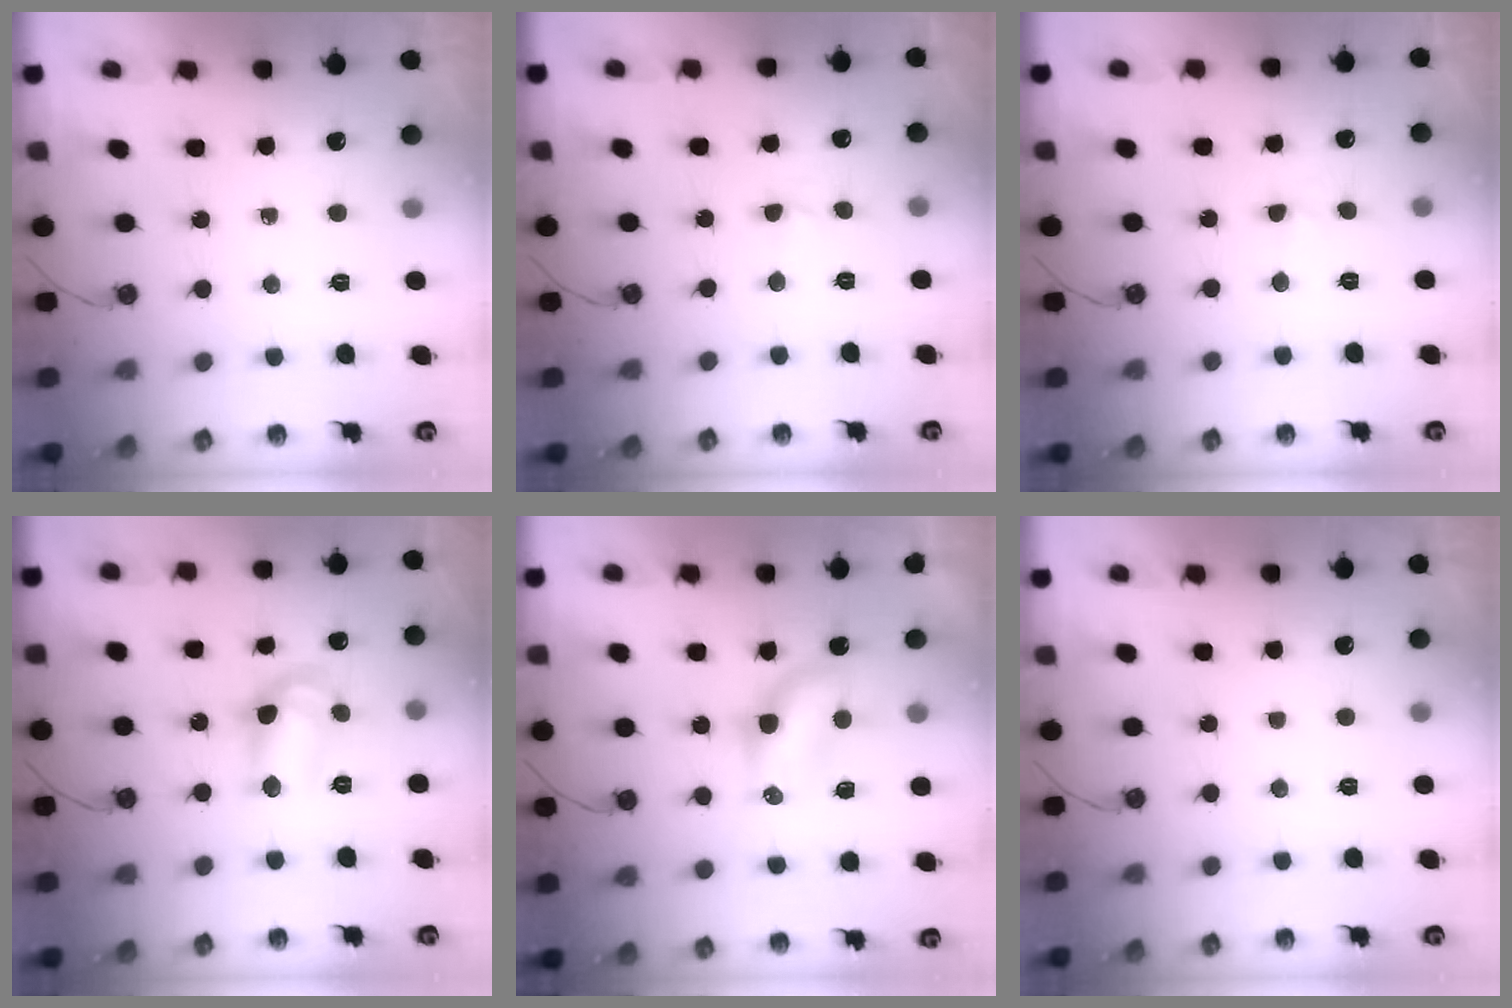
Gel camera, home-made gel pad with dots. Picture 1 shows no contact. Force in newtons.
{"total": 2.1, "press": 2.1, "slide": 0.5}
{"total": 4.3, "press": 4.2, "slide": 0.6}
{"total": 11.3, "press": 11.0, "slide": 2.1}
{"total": 8.0, "press": 7.3, "slide": 3.3}
{"total": 0.0}